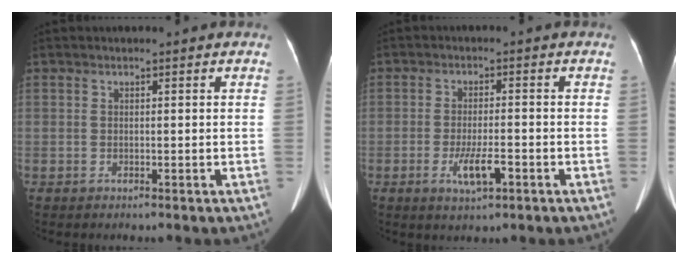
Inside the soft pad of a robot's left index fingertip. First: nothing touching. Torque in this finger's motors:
{"motor_torque": [0.87, 0.52, 0.43, 0.13]}